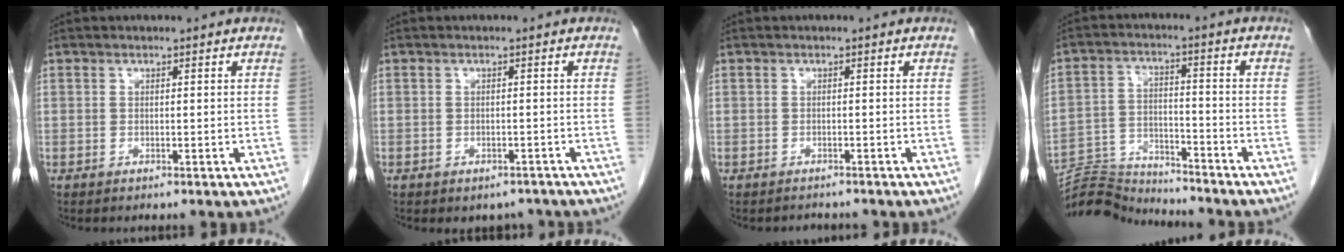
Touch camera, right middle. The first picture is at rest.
{"total": 2.7, "force": [-2.2, 1.6, 0.4], "torque": [-0.001, 0.007, -0.027]}
{"total": 1.4, "force": [-1.3, 0.3, -0.2], "torque": [-0.001, -0.004, -0.018]}
{"total": 10.1, "force": [-10.1, 0.3, 0.3], "torque": [-0.009, 0.010, -0.182]}